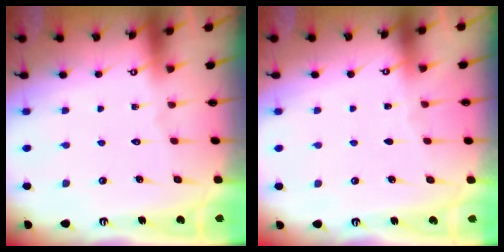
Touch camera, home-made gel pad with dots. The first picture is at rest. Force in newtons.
{"total": 2.3, "press": 2.2, "slide": 0.2}